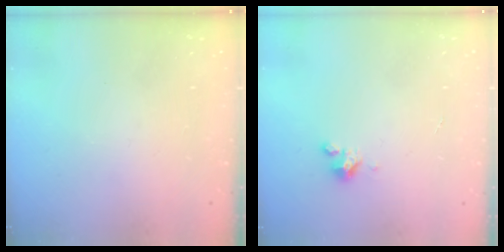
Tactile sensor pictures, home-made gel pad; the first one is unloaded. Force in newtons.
{"total": 3.4, "press": 3.4, "slide": 0.3}